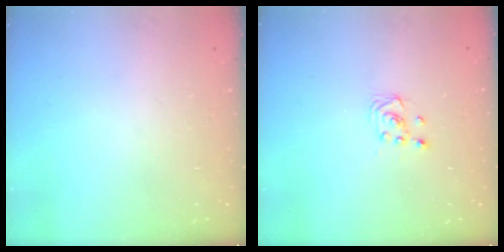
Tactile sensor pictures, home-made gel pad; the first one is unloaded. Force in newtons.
{"total": 2.6, "press": 2.4, "slide": 1.0}